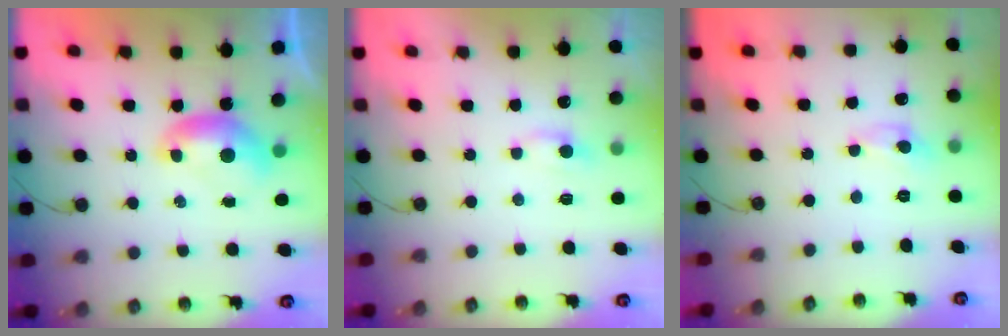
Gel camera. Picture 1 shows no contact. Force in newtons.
{"total": 1.5, "press": 1.4, "slide": 0.4}
{"total": 0.0}